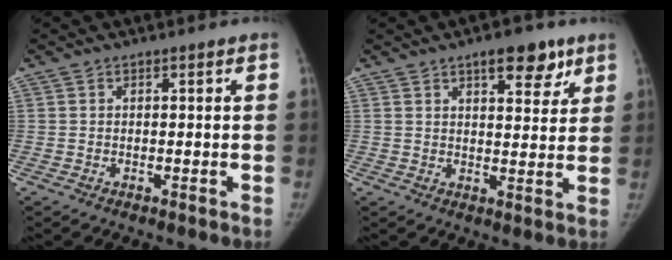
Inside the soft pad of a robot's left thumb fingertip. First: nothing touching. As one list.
[{"total": 8.0, "force": [4.8, 3.4, 5.4], "torque": [-0.044, -0.022, 0.065]}]